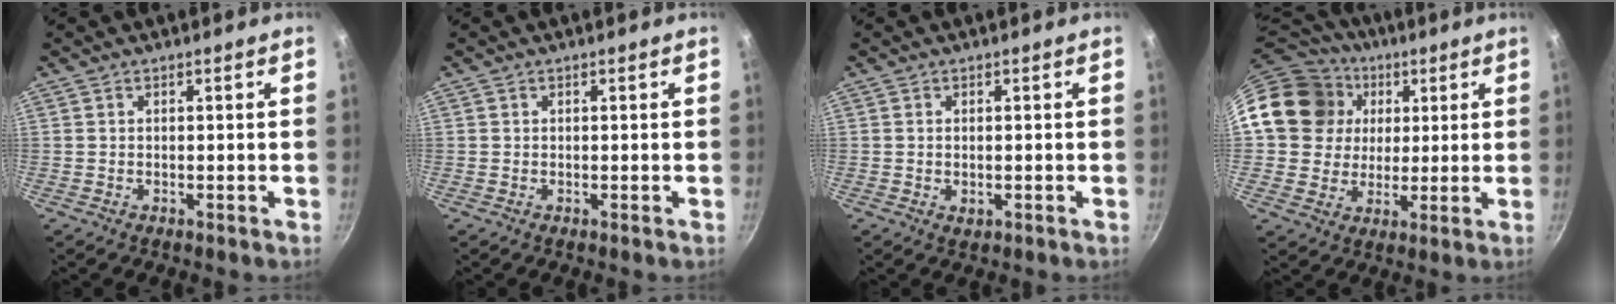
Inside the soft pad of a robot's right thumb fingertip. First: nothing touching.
{"total": 0.0}
{"total": 1.5, "force": [-0.2, 0.9, 1.2], "torque": [-0.018, -0.002, -0.002]}
{"total": 18.1, "force": [4.7, 16.1, 7.0], "torque": [-0.120, 0.020, 0.084]}